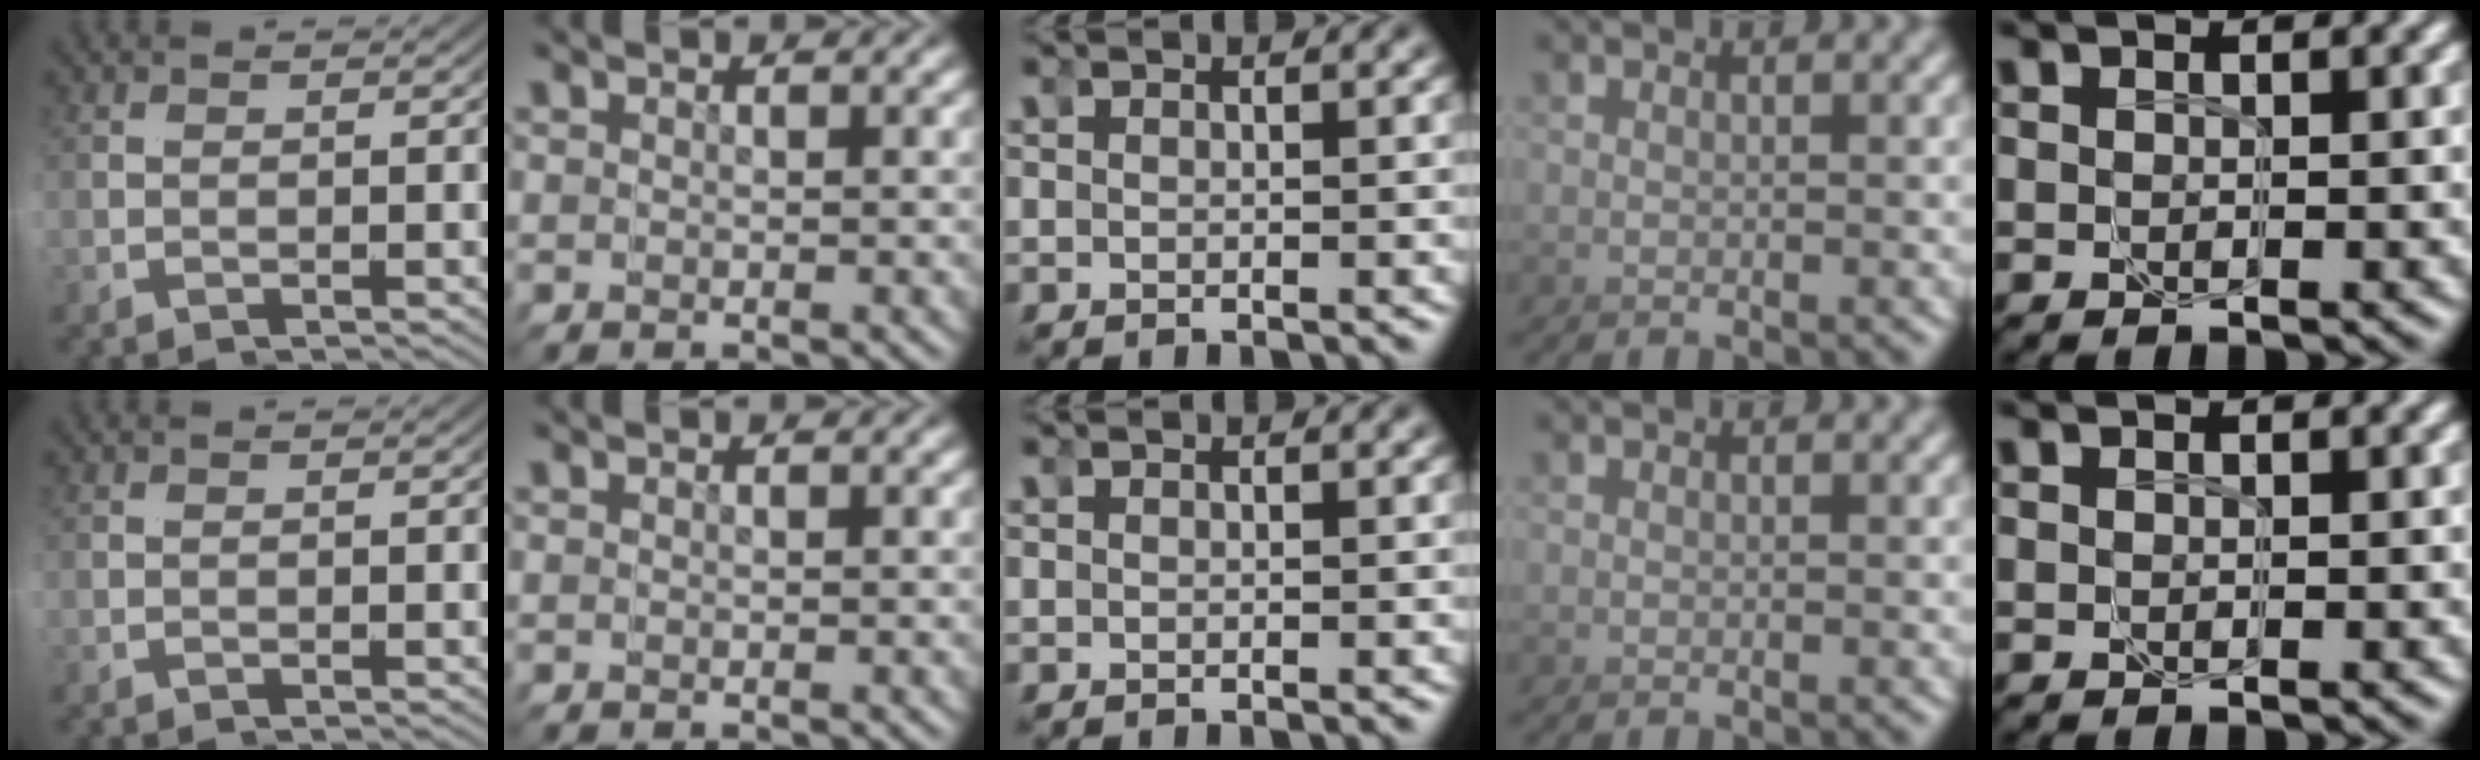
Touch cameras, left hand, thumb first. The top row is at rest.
{}